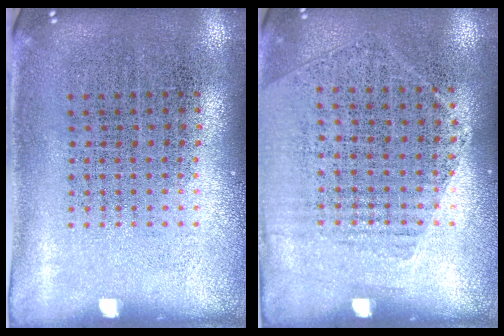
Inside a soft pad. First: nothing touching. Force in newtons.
{"total": 1.2, "press": 1.0, "slide": 0.7}